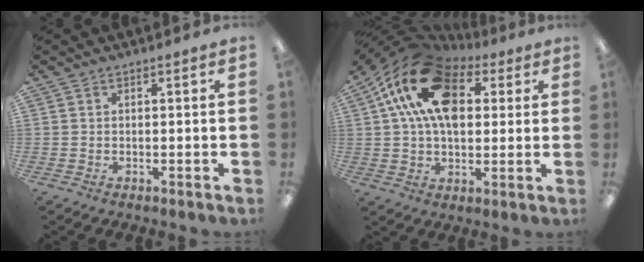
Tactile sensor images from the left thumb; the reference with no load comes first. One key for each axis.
{"total": 19.2, "fx": 7.0, "fy": 12.4, "fz": 12.9, "tx": -0.242, "ty": -0.011, "tz": 0.127}